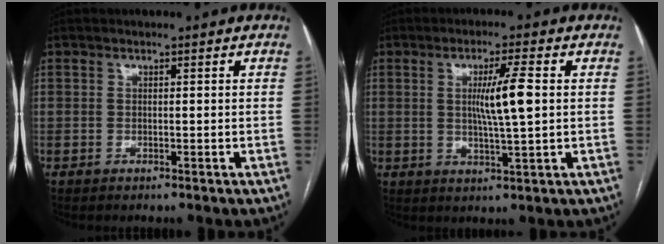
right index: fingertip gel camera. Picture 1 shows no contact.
{"total": 6.8, "force": [0.9, -0.1, 6.7], "torque": [-0.118, -0.003, 0.016]}